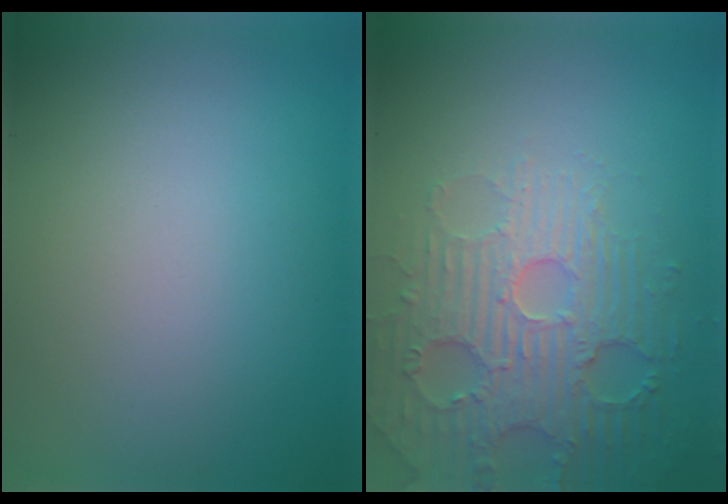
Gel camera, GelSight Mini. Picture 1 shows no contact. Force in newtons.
{"total": 4.5, "press": 4.5, "slide": 0.9}